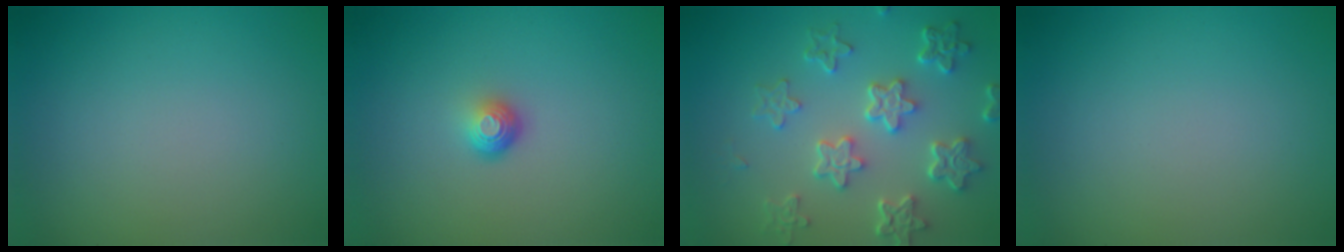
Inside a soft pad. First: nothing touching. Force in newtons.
{"total": 1.8, "press": 1.2, "slide": 1.4}
{"total": 6.1, "press": 4.6, "slide": 4.0}
{"total": 0.0}